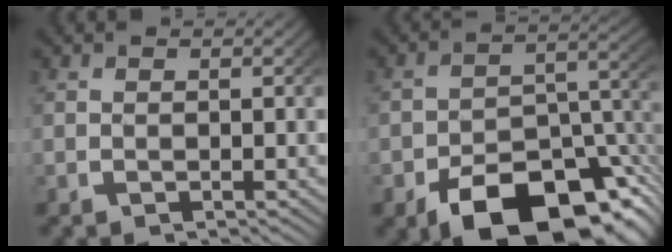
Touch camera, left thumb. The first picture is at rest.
{"total": 12.7, "force": [-7.1, 6.5, 8.2], "torque": [-0.117, -0.032, -0.086]}